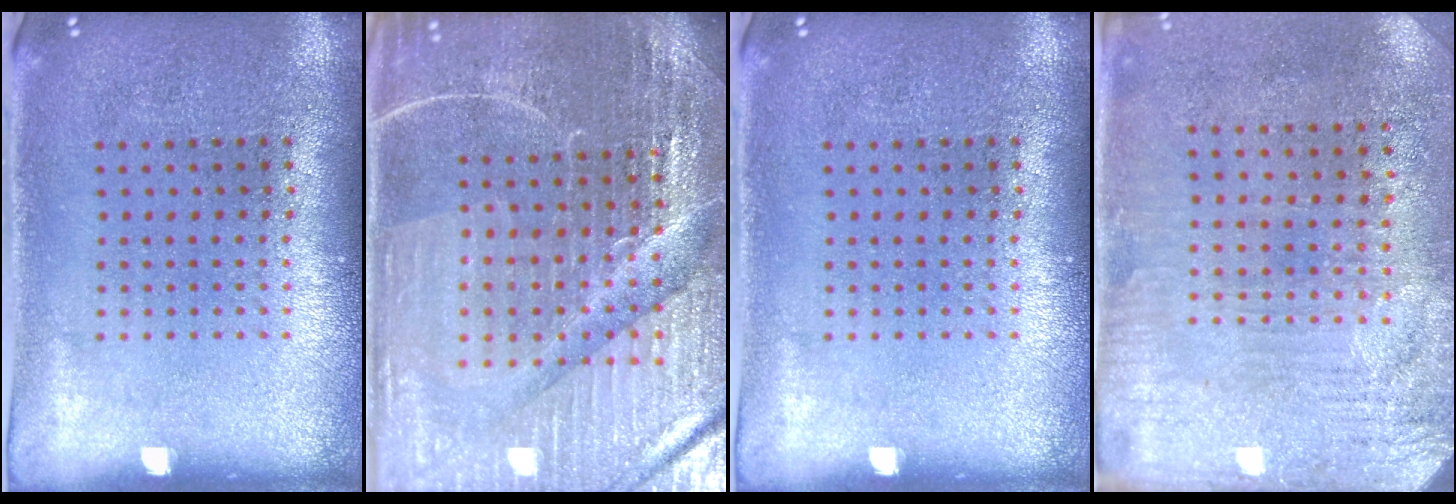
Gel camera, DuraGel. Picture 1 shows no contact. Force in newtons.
{"total": 4.9, "press": 4.7, "slide": 1.5}
{"total": 0.0}
{"total": 3.2, "press": 2.8, "slide": 1.7}